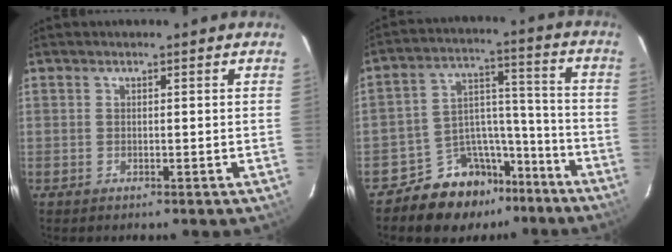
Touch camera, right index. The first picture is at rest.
{"total": 12.6, "force": [-9.9, 7.3, 2.7], "torque": [-0.048, 0.063, -0.148]}